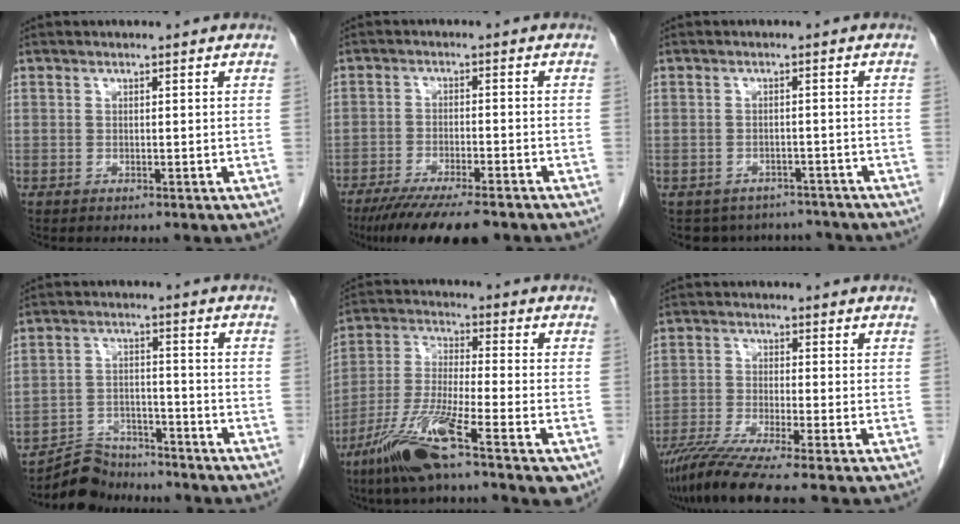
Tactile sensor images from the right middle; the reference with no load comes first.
{"total": 11.7, "force": [-9.2, 1.8, 7.0], "torque": [-0.106, -0.024, -0.143]}
{"total": 8.0, "force": [-7.2, 3.5, 0.5], "torque": [-0.002, 0.015, -0.082]}
{"total": 6.5, "force": [-6.2, 2.0, -0.5], "torque": [0.011, 0.013, -0.108]}
{"total": 13.6, "force": [-7.8, 1.0, 11.1], "torque": [-0.218, -0.028, -0.148]}
{"total": 8.7, "force": [-7.0, -1.2, 5.1], "torque": [-0.086, -0.029, -0.120]}